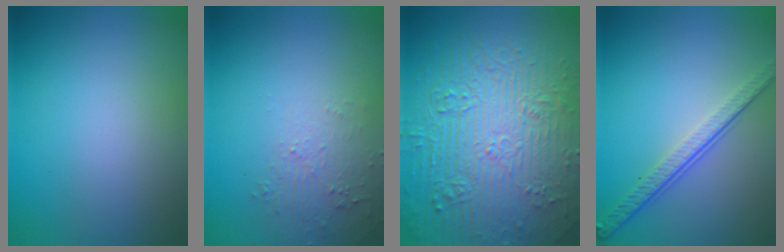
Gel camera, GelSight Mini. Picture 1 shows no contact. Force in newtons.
{"total": 1.6, "press": 0.4, "slide": 1.6}
{"total": 11.1, "press": 7.4, "slide": 8.3}
{"total": 4.0, "press": 2.7, "slide": 2.9}